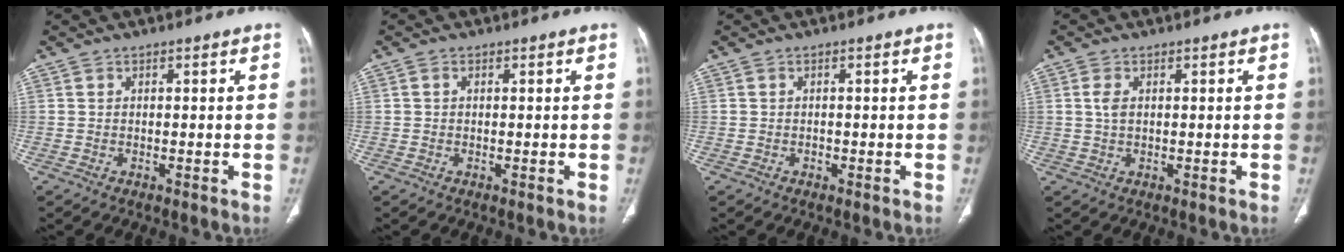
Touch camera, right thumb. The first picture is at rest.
{"total": 0.6, "force": [0.1, 0.4, 0.4], "torque": [-0.006, 0.002, 0.000]}
{"total": 0.7, "force": [-0.2, 0.5, 0.3], "torque": [-0.003, 0.002, -0.005]}
{"total": 2.5, "force": [0.5, 1.4, 2.0], "torque": [-0.048, 0.002, 0.011]}